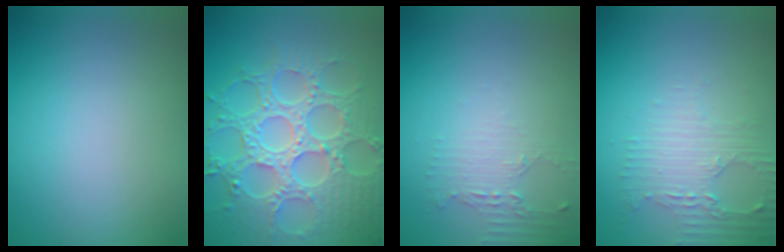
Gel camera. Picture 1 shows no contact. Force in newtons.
{"total": 8.7, "press": 6.5, "slide": 5.8}
{"total": 2.2, "press": 1.5, "slide": 1.5}
{"total": 3.0, "press": 2.5, "slide": 1.7}